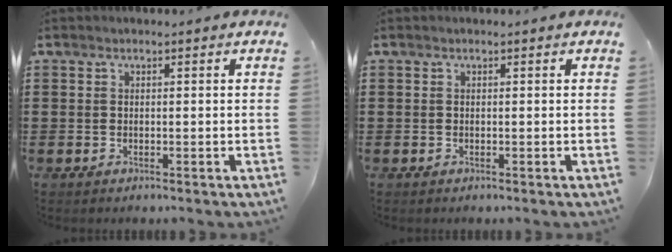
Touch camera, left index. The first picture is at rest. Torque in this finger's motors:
{"motor_torque": [0.00, 0.00, 0.02, 0.00]}